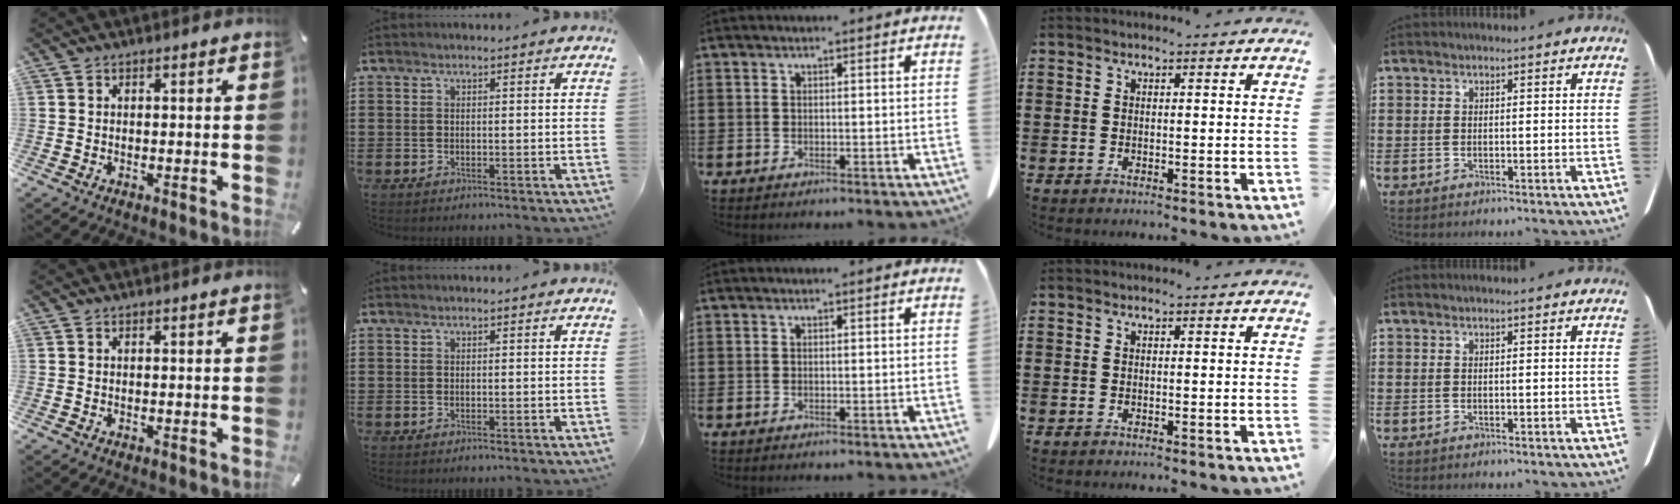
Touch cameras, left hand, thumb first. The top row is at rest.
{}